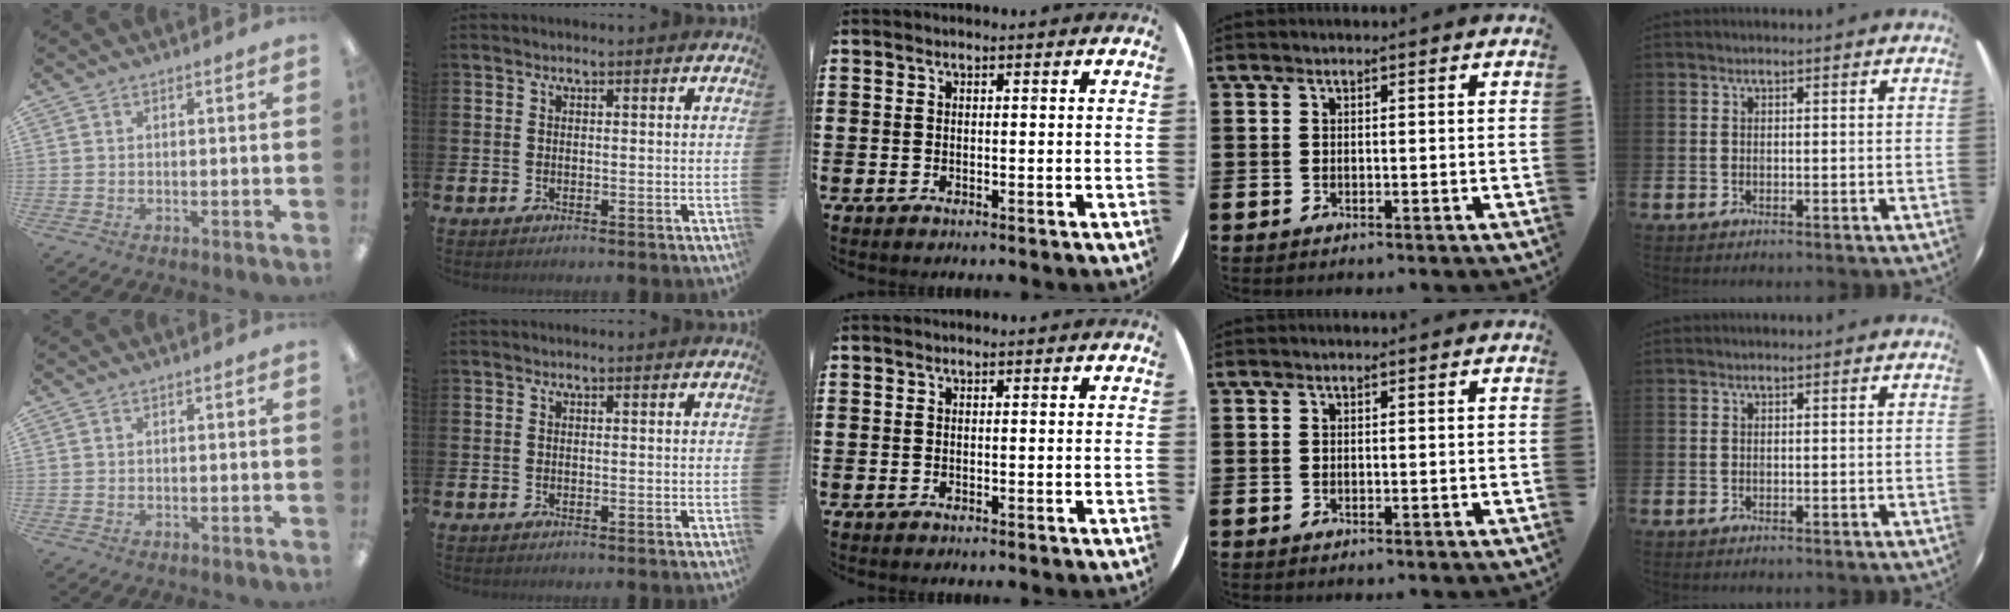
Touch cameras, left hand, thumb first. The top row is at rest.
{}